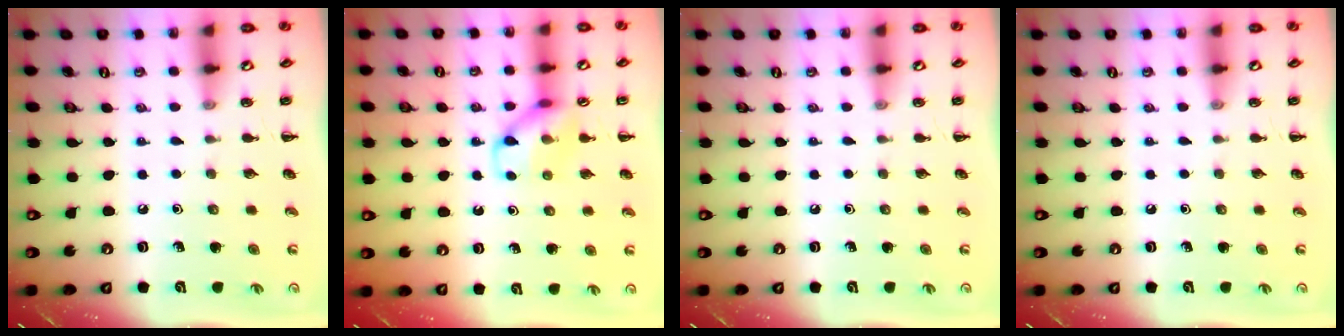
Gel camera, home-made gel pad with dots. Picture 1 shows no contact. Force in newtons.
{"total": 10.4, "press": 10.3, "slide": 1.2}
{"total": 0.0}
{"total": 0.0}